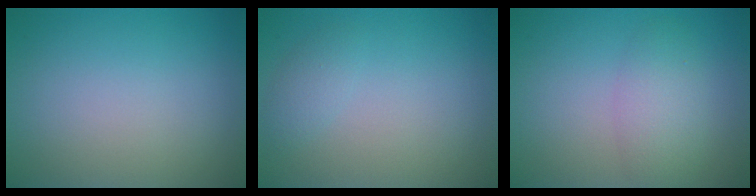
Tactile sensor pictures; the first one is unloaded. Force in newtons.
{"total": 1.2, "press": 1.2, "slide": 0.1}
{"total": 3.0, "press": 3.0, "slide": 0.2}